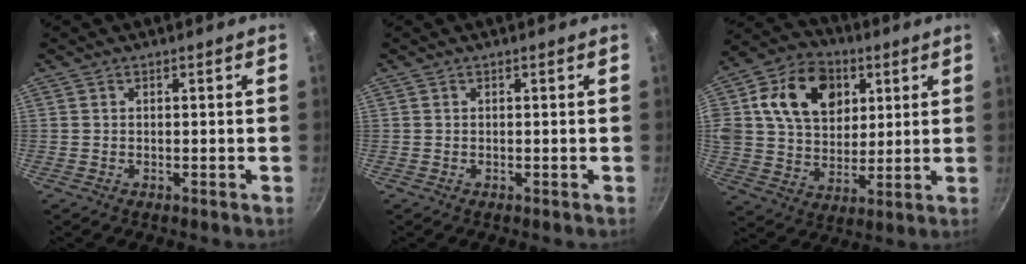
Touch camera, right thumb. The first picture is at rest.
{"total": 0.0}
{"total": 20.0, "force": [6.6, 14.9, 11.6], "torque": [-0.181, 0.007, 0.108]}